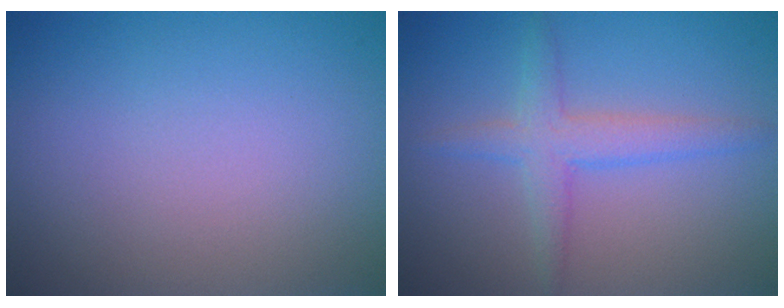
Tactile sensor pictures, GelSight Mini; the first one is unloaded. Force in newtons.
{"total": 2.7, "press": 2.7, "slide": 0.2}